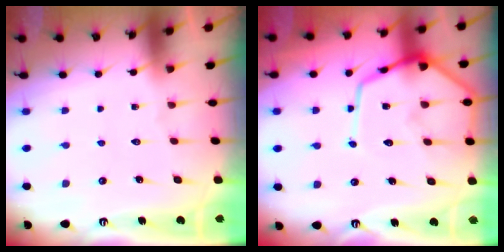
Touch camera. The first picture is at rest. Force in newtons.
{"total": 14.6, "press": 14.5, "slide": 1.4}